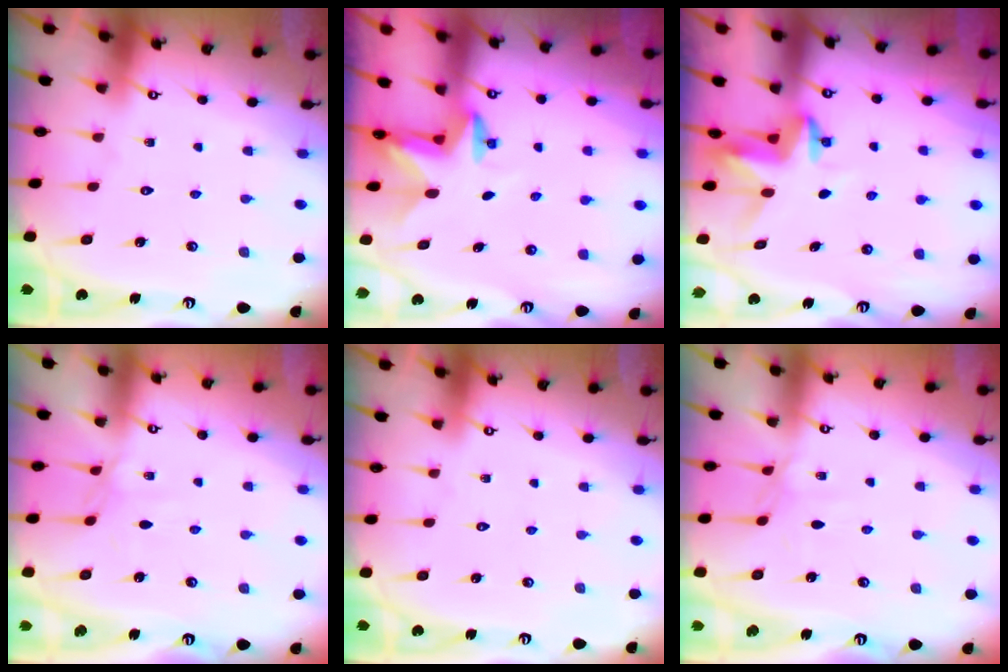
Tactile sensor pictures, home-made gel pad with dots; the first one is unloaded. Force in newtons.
{"total": 2.5, "press": 2.5, "slide": 0.4}
{"total": 3.7, "press": 3.7, "slide": 0.3}
{"total": 2.8, "press": 2.8, "slide": 0.5}
{"total": 0.0}
{"total": 2.8, "press": 2.8, "slide": 0.5}